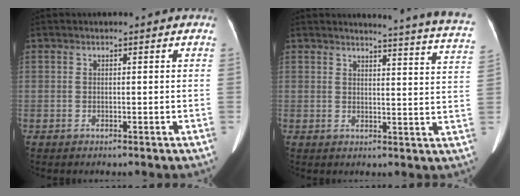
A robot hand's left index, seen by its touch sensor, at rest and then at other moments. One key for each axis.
{"total": 15.6, "fx": 14.9, "fy": -1.0, "fz": 4.3, "tx": -0.048, "ty": -0.101, "tz": 0.145}